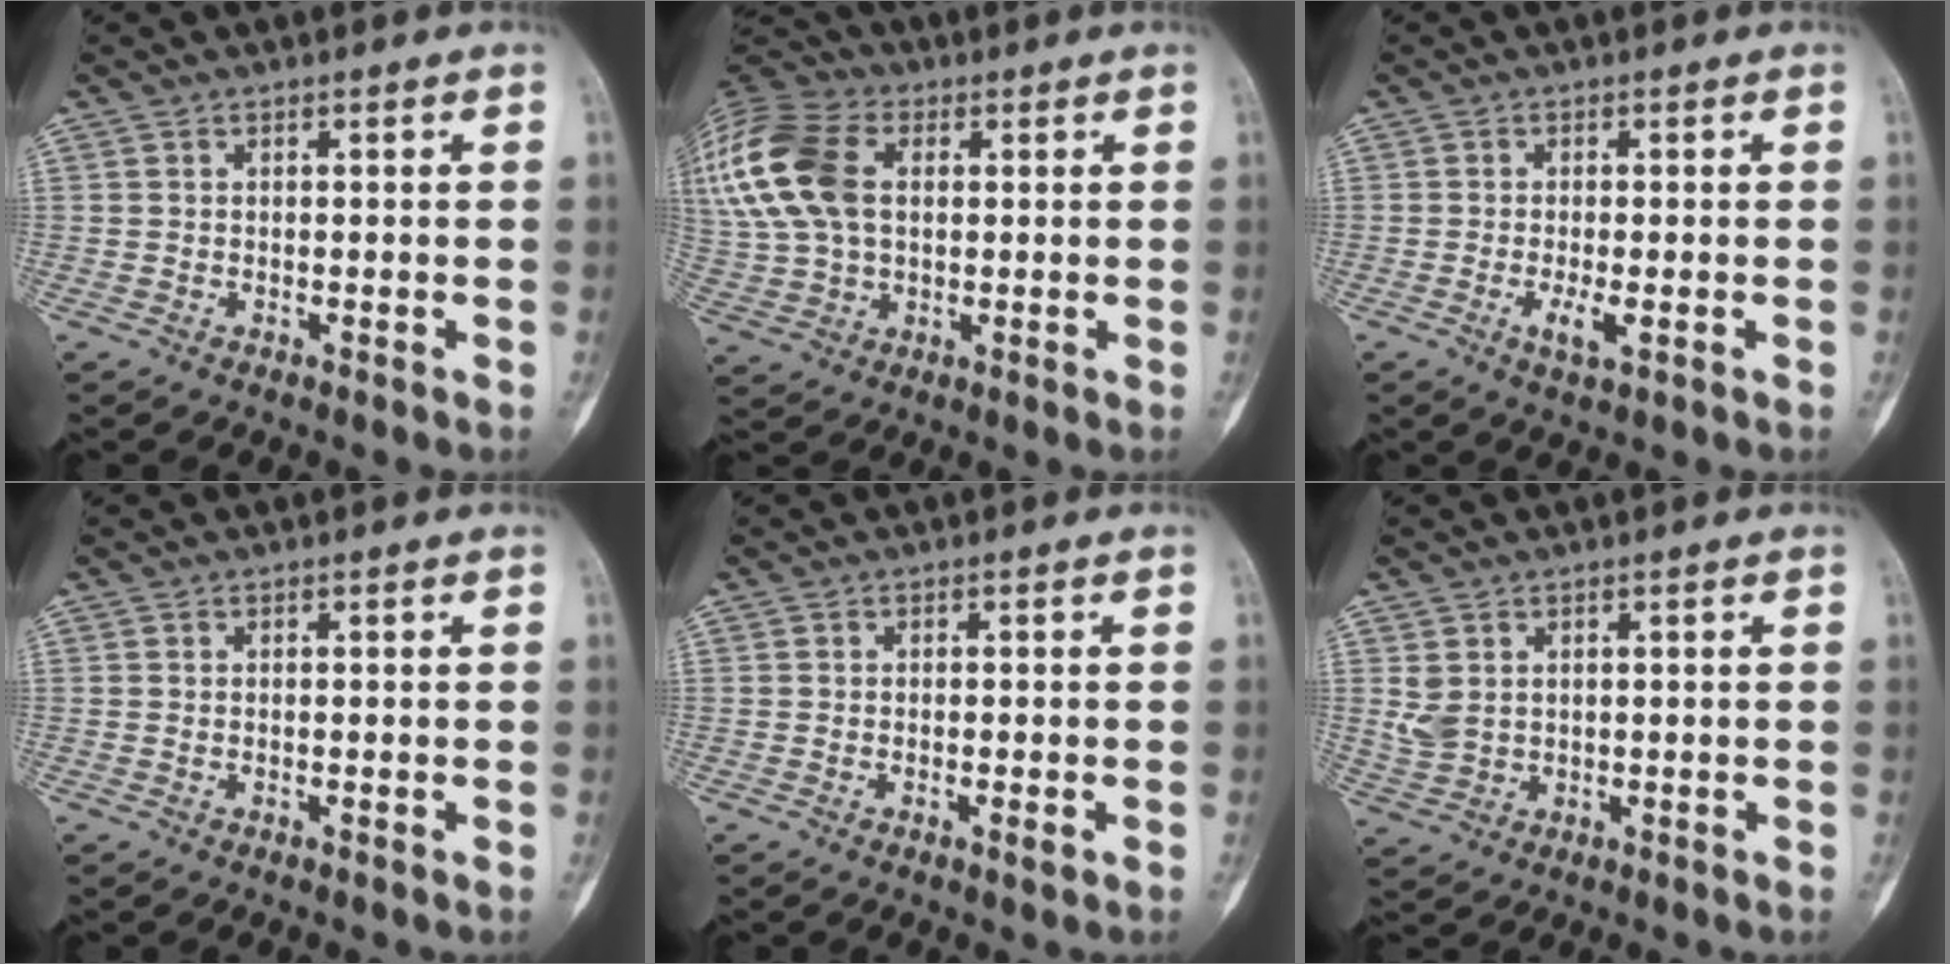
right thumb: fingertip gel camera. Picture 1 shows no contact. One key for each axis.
{"total": 23.9, "fx": 5.6, "fy": 16.3, "fz": 16.6, "tx": -0.407, "ty": 0.041, "tz": 0.109}
{"total": 3.2, "fx": -0.9, "fy": 0.9, "fz": 2.9, "tx": -0.057, "ty": -0.005, "tz": -0.017}
{"total": 0.0}
{"total": 1.5, "fx": -0.6, "fy": 0.4, "fz": 1.3, "tx": -0.019, "ty": 0.001, "tz": -0.007}
{"total": 3.9, "fx": 1.1, "fy": 3.0, "fz": 2.2, "tx": -0.040, "ty": -0.003, "tz": 0.034}